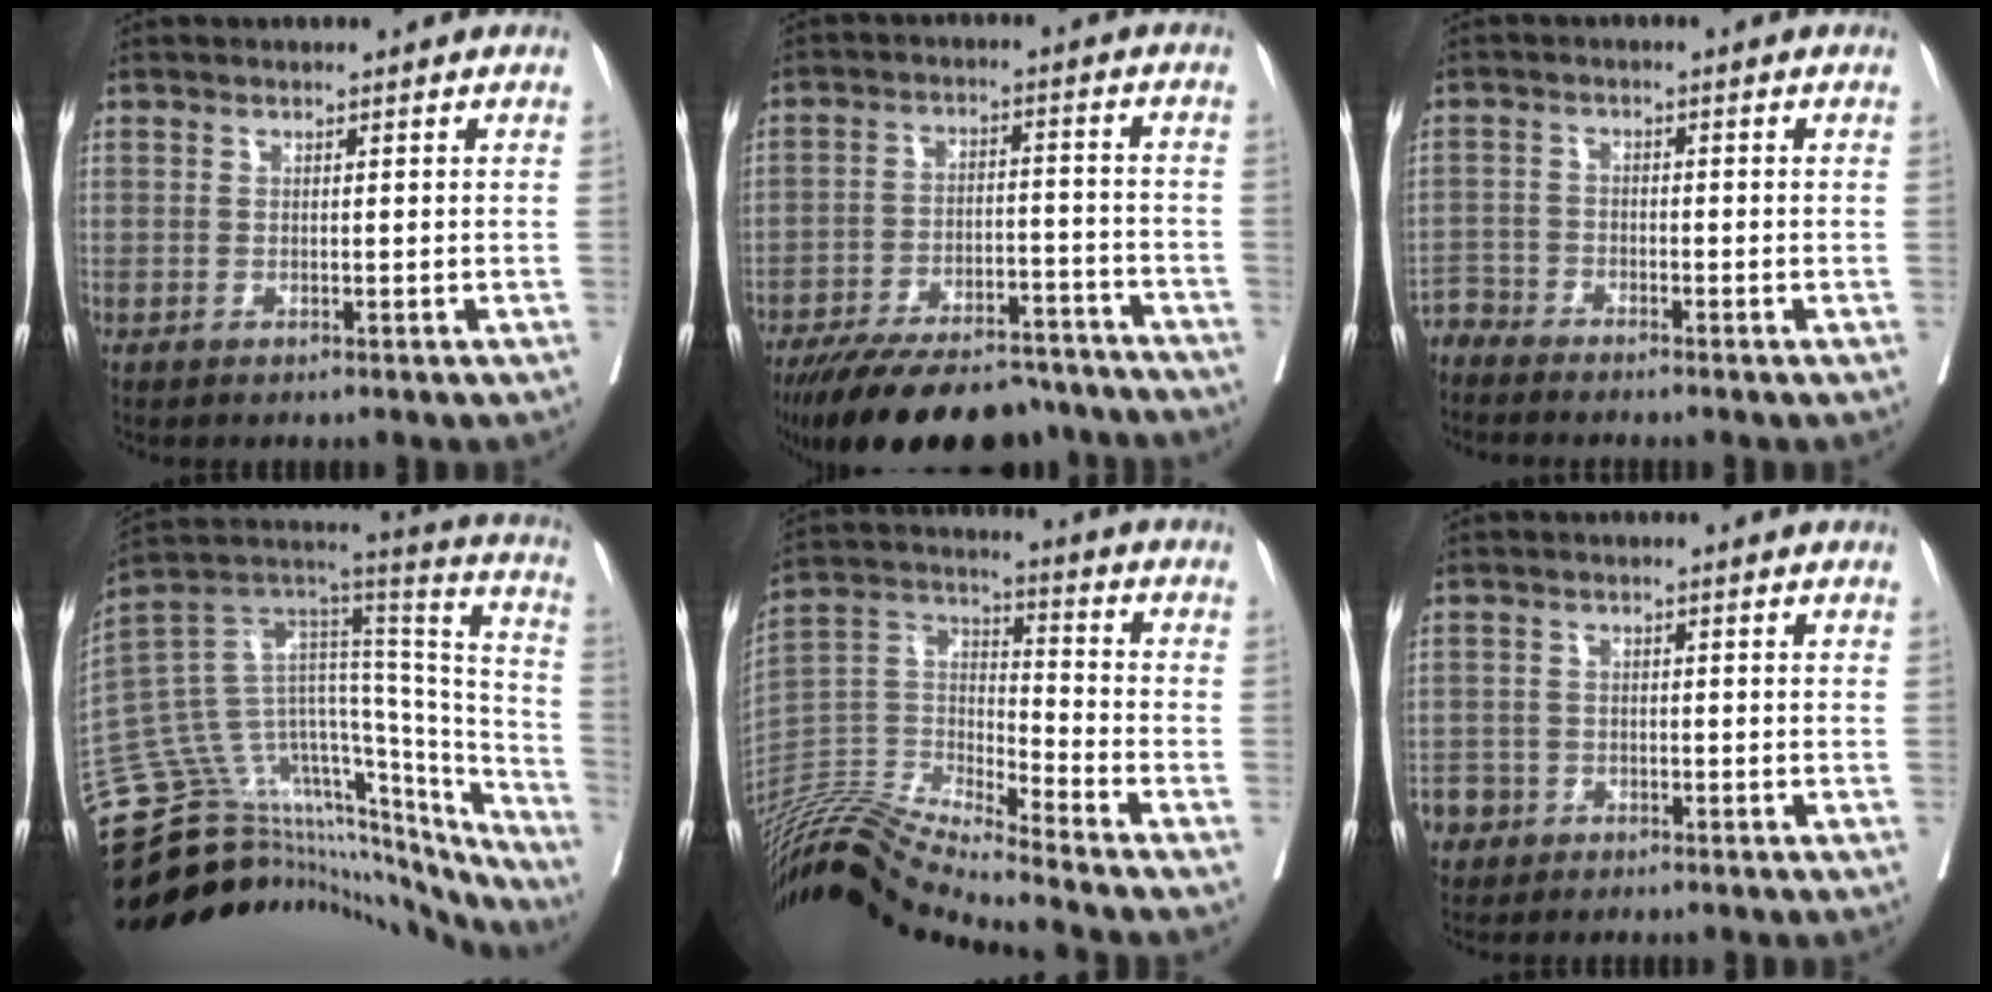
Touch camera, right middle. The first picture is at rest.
{"total": 20.9, "force": [-18.0, 6.3, 8.7], "torque": [-0.140, -0.005, -0.262]}
{"total": 3.9, "force": [-3.8, 0.2, -0.7], "torque": [0.021, -0.011, -0.076]}
{"total": 42.1, "force": [-36.2, 14.6, 16.0], "torque": [-0.233, 0.032, -0.473]}
{"total": 16.0, "force": [-15.3, -1.1, 4.5], "torque": [-0.080, 0.034, -0.292]}
{"total": 3.6, "force": [-2.3, 2.8, -0.1], "torque": [0.003, 0.010, -0.045]}